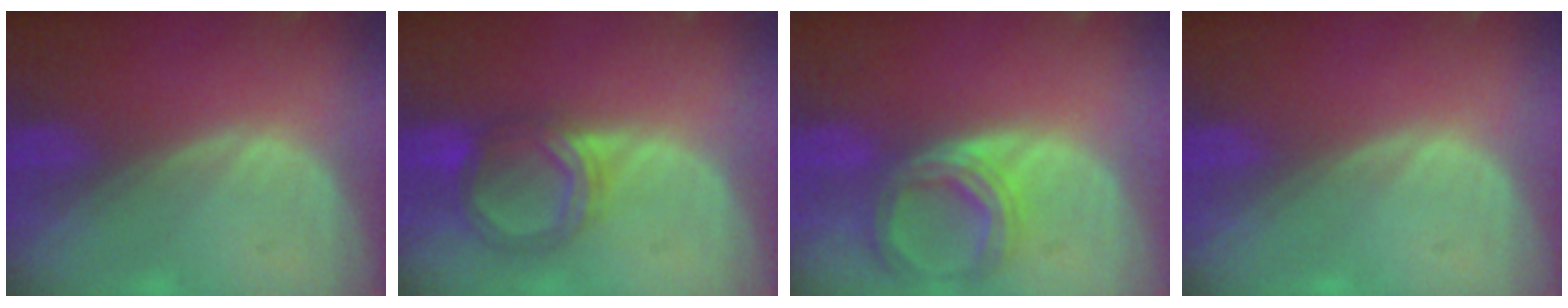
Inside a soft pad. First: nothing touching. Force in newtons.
{"total": 5.5, "press": 5.5, "slide": 0.5}
{"total": 7.0, "press": 6.5, "slide": 2.7}
{"total": 0.0}